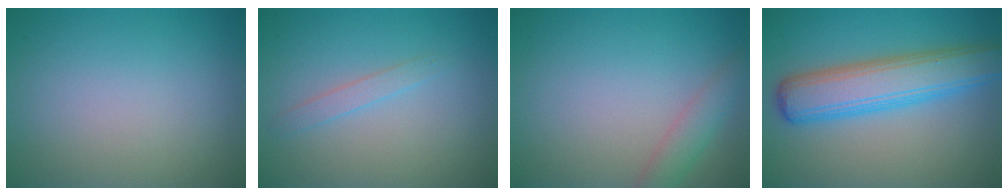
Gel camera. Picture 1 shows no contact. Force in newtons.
{"total": 1.2, "press": 1.2, "slide": 0.1}
{"total": 2.3, "press": 2.3, "slide": 0.1}
{"total": 7.0, "press": 7.0, "slide": 0.1}